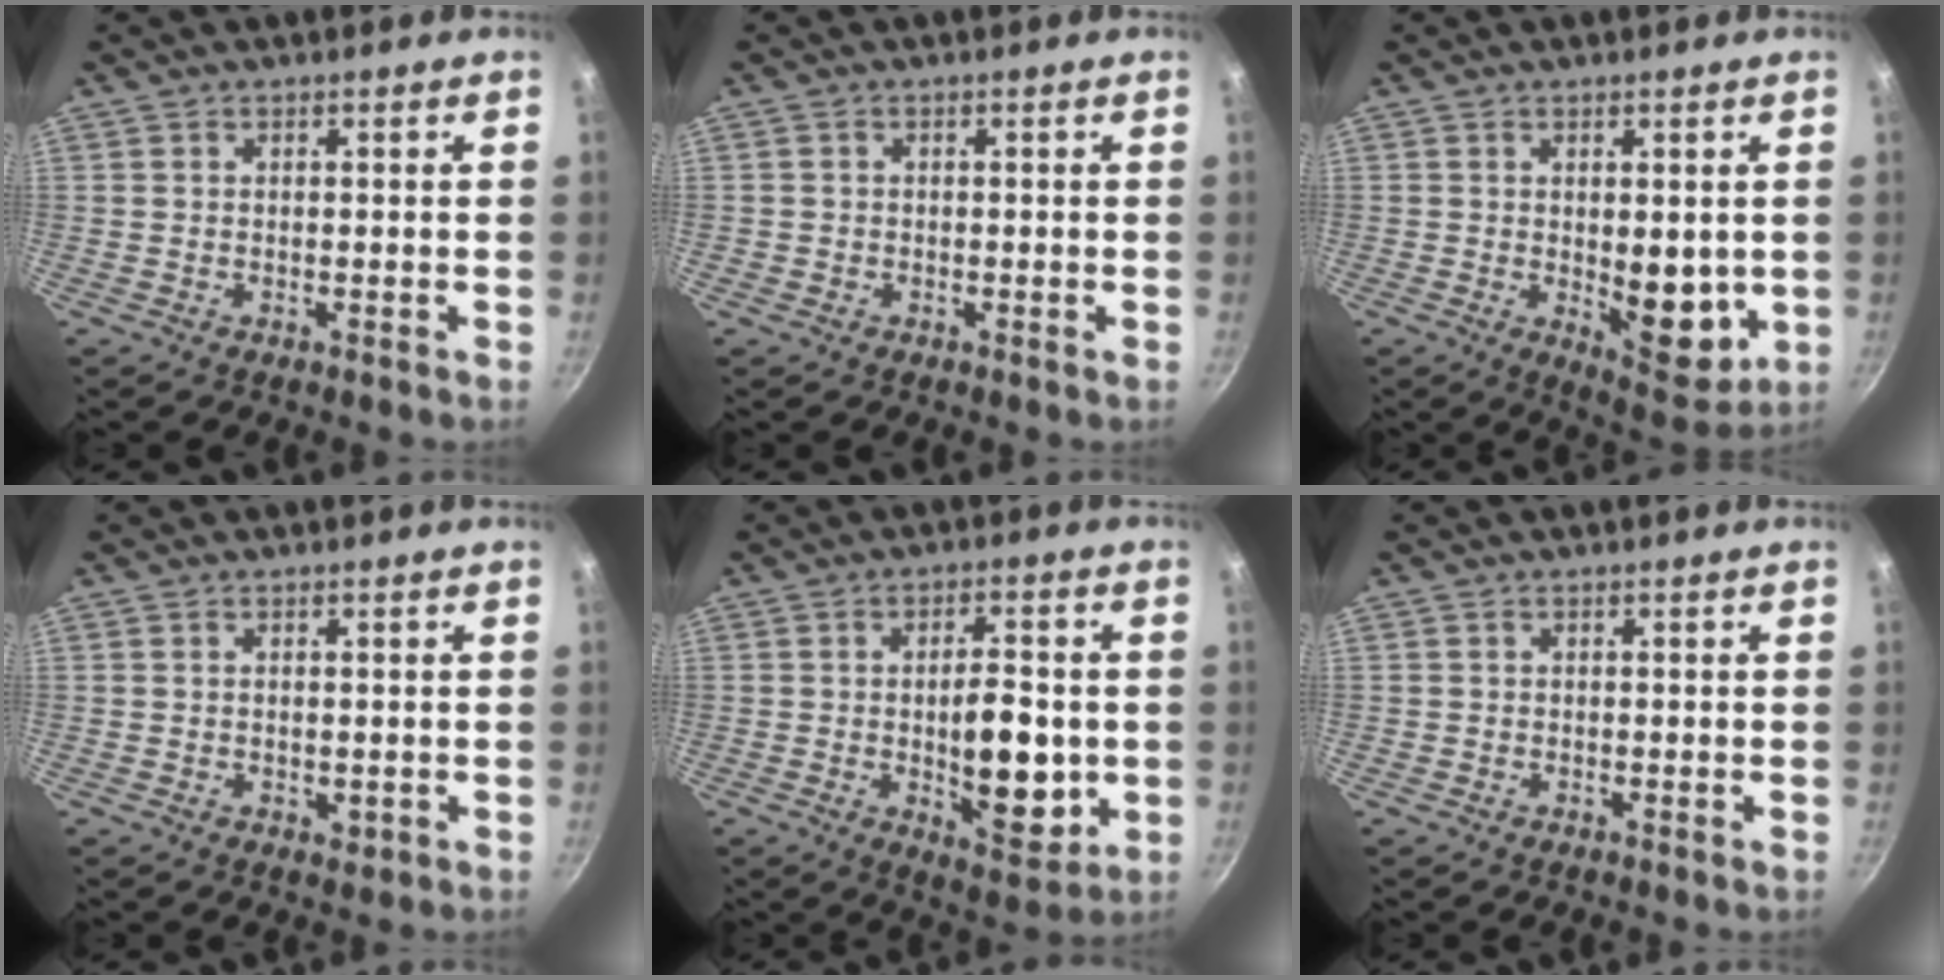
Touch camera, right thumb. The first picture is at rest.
{"total": 0.8, "force": [-0.2, 0.7, 0.1], "torque": [-0.001, 0.001, -0.004]}
{"total": 10.2, "force": [-0.3, 5.0, 8.9], "torque": [-0.090, -0.028, 0.008]}
{"total": 1.4, "force": [-0.1, 0.9, 1.1], "torque": [-0.014, -0.003, 0.001]}
{"total": 13.0, "force": [-1.3, 6.1, 11.4], "torque": [-0.142, -0.012, -0.012]}
{"total": 0.0}